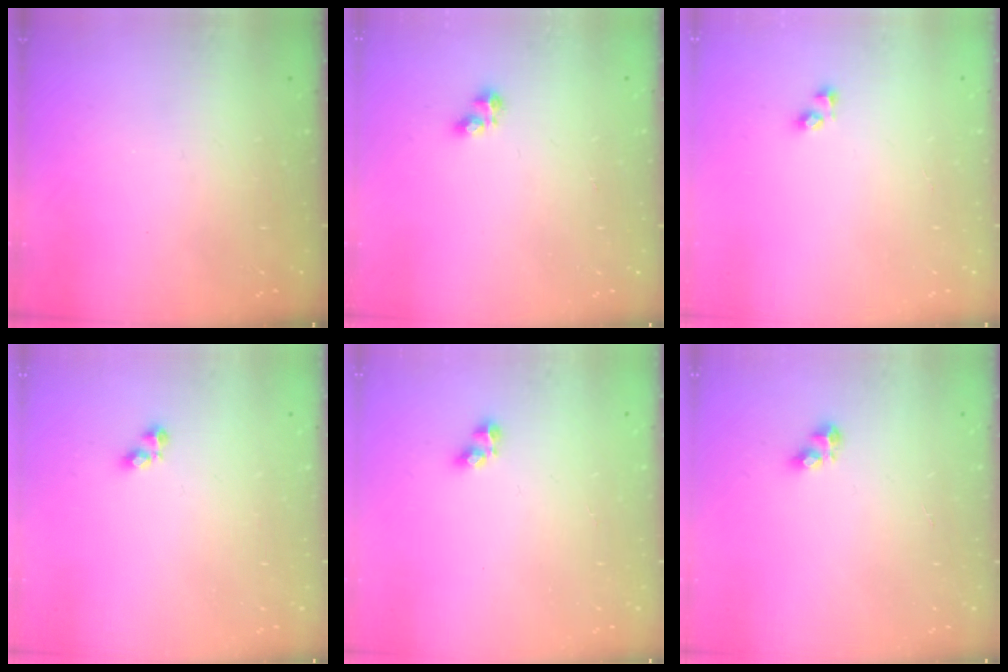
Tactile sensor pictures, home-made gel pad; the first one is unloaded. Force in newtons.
{"total": 3.2, "press": 3.2, "slide": 0.5}
{"total": 4.0, "press": 4.0, "slide": 0.4}
{"total": 3.2, "press": 3.1, "slide": 0.4}
{"total": 2.9, "press": 2.6, "slide": 1.1}
{"total": 4.8, "press": 4.7, "slide": 0.4}